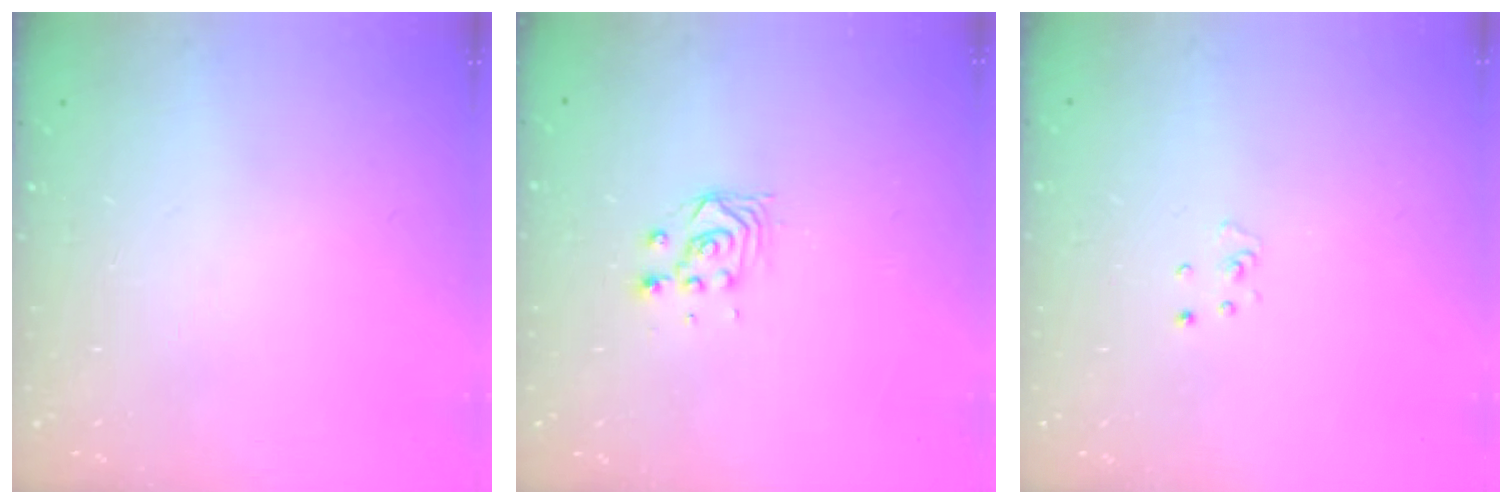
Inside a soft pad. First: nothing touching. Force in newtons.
{"total": 3.4, "press": 3.4, "slide": 0.1}
{"total": 2.3, "press": 2.3, "slide": 0.2}